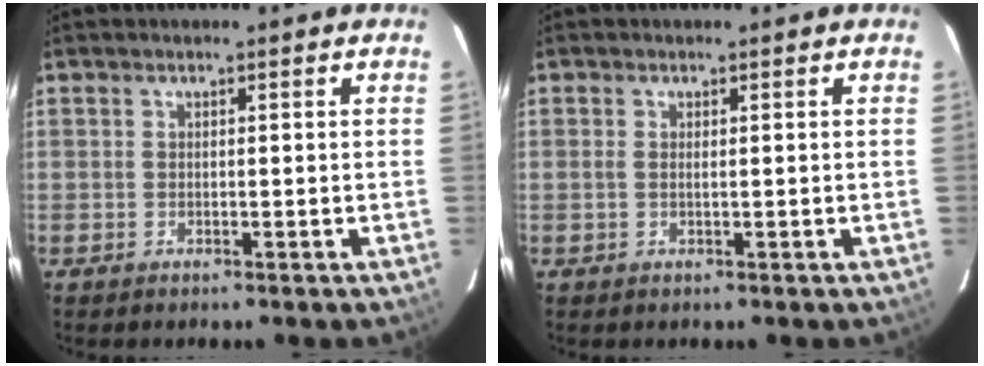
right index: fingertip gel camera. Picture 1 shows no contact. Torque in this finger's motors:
{"motor_torque": [-0.04, 0.11, 0.00, 0.00]}